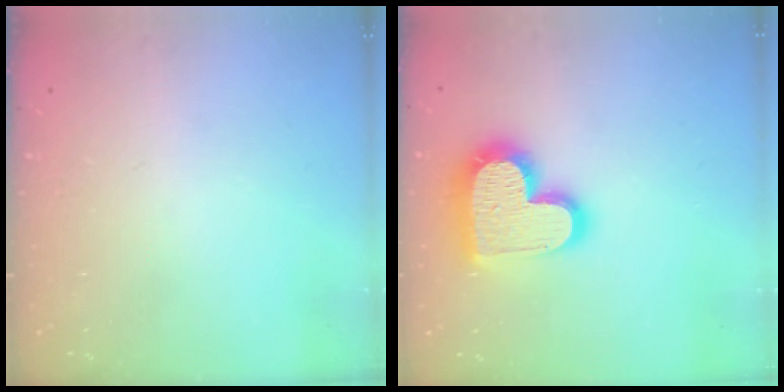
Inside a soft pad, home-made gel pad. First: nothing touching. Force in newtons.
{"total": 18.9, "press": 18.9, "slide": 1.3}